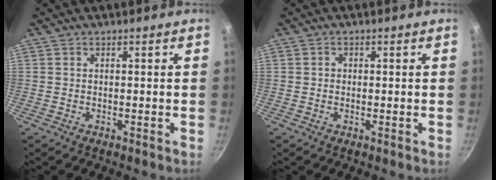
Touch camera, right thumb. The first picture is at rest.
{"total": 0.8, "force": [0.0, 0.8, 0.2], "torque": [-0.001, 0.004, 0.000]}